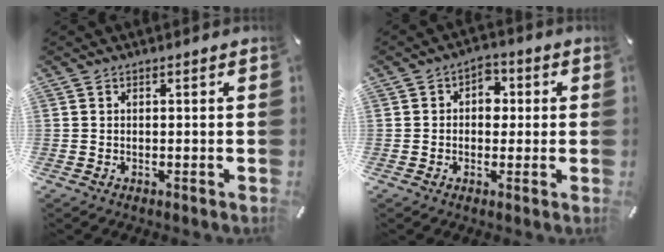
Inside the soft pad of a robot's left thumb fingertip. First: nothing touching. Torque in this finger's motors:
{"motor_torque": [0.57, 0.91, 0.36, -0.34, 0.14]}